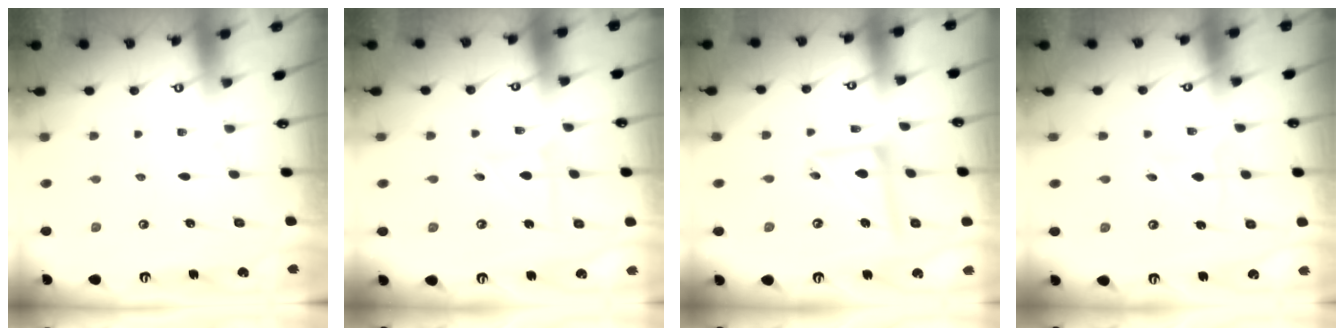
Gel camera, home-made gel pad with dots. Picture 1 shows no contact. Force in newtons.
{"total": 3.4, "press": 3.4, "slide": 0.4}
{"total": 11.3, "press": 11.2, "slide": 1.2}
{"total": 3.7, "press": 3.7, "slide": 0.3}